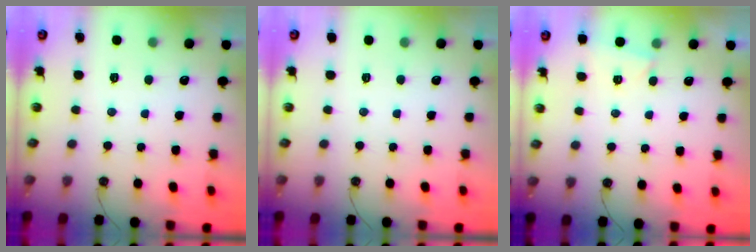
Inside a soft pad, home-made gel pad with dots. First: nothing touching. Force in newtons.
{"total": 1.5, "press": 0.5, "slide": 1.4}
{"total": 1.7, "press": 1.7, "slide": 0.5}